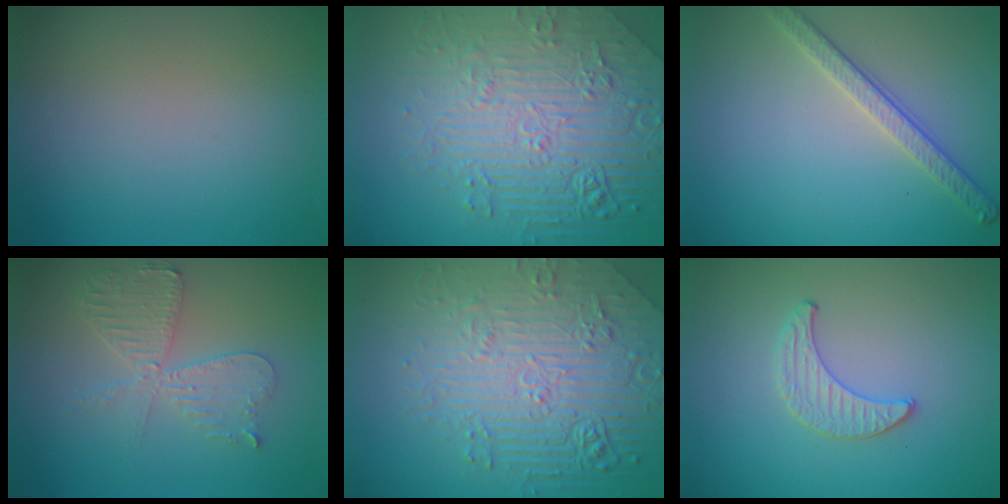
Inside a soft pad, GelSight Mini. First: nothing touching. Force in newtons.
{"total": 8.2, "press": 6.2, "slide": 5.3}
{"total": 2.8, "press": 2.7, "slide": 0.7}
{"total": 4.2, "press": 3.7, "slide": 2.1}
{"total": 8.2, "press": 6.2, "slide": 5.3}
{"total": 1.3, "press": 1.3, "slide": 0.2}